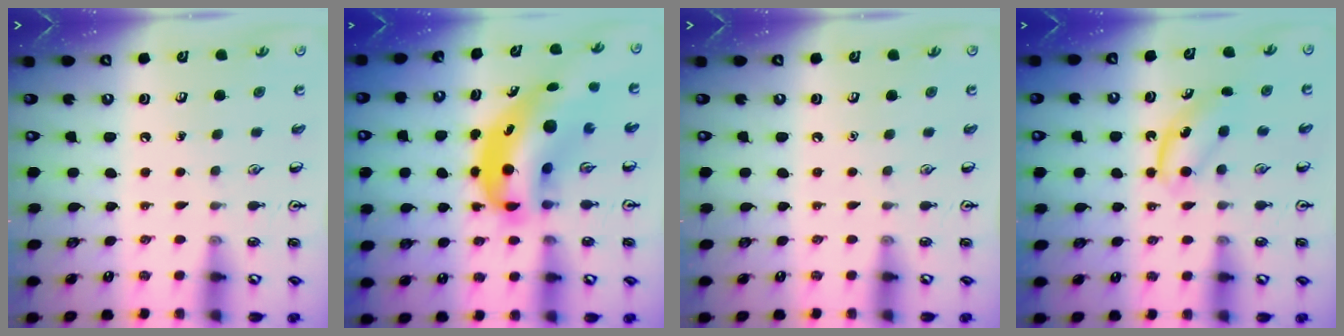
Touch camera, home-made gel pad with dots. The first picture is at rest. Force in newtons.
{"total": 12.0, "press": 11.5, "slide": 3.5}
{"total": 0.0}
{"total": 5.0, "press": 4.9, "slide": 1.1}